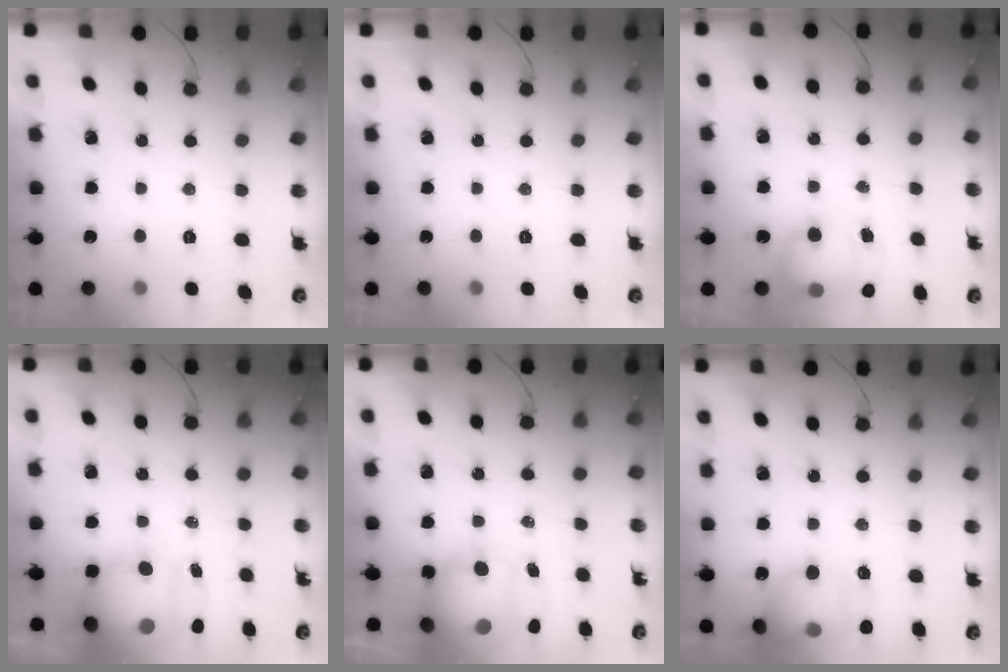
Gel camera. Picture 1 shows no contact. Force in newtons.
{"total": 0.0}
{"total": 7.9, "press": 7.8, "slide": 1.1}
{"total": 12.3, "press": 11.9, "slide": 3.0}
{"total": 12.0, "press": 11.6, "slide": 3.0}
{"total": 14.3, "press": 14.1, "slide": 2.4}